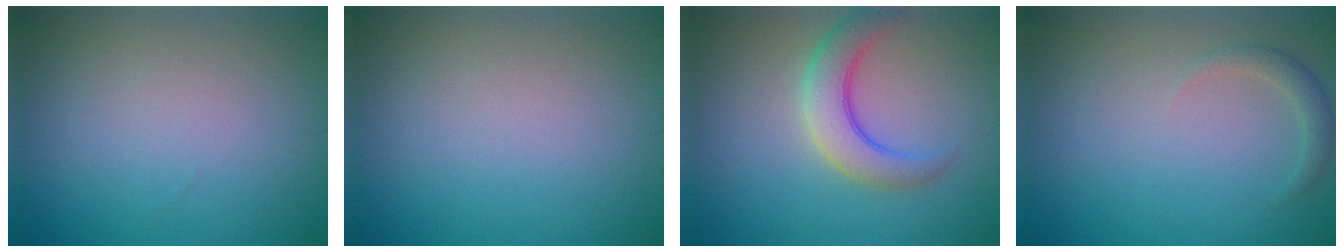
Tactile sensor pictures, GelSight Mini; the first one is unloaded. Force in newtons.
{"total": 0.0}
{"total": 4.3, "press": 4.3, "slide": 0.3}
{"total": 1.4, "press": 1.4, "slide": 0.1}